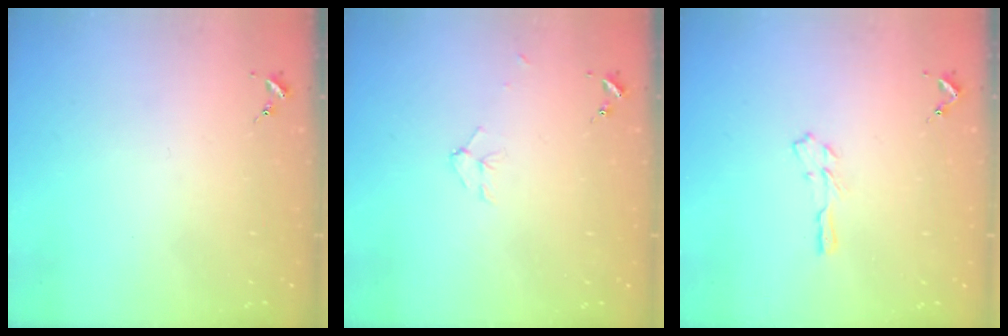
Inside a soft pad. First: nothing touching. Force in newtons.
{"total": 5.5, "press": 5.5, "slide": 0.6}
{"total": 3.5, "press": 3.5, "slide": 0.4}